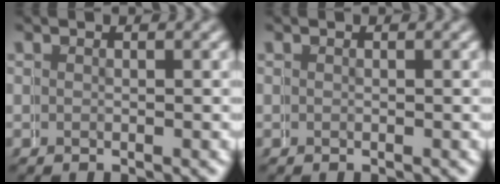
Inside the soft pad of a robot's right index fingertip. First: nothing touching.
{"total": 0.0}